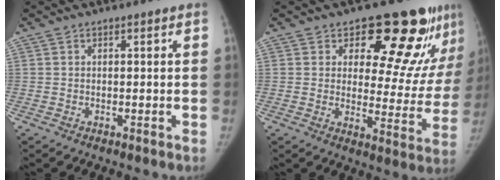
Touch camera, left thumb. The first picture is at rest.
{"total": 18.0, "force": [12.0, 8.1, 10.6], "torque": [-0.071, -0.083, 0.148]}